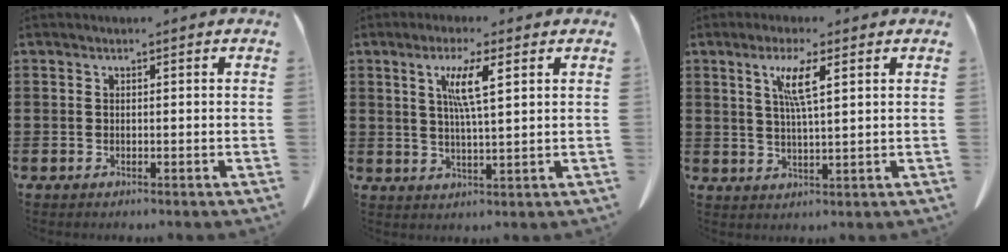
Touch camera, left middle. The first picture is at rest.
{"total": 5.9, "force": [2.6, 0.6, 5.2], "torque": [-0.110, 0.005, 0.039]}
{"total": 5.3, "force": [2.4, 0.5, 4.7], "torque": [-0.099, 0.004, 0.038]}